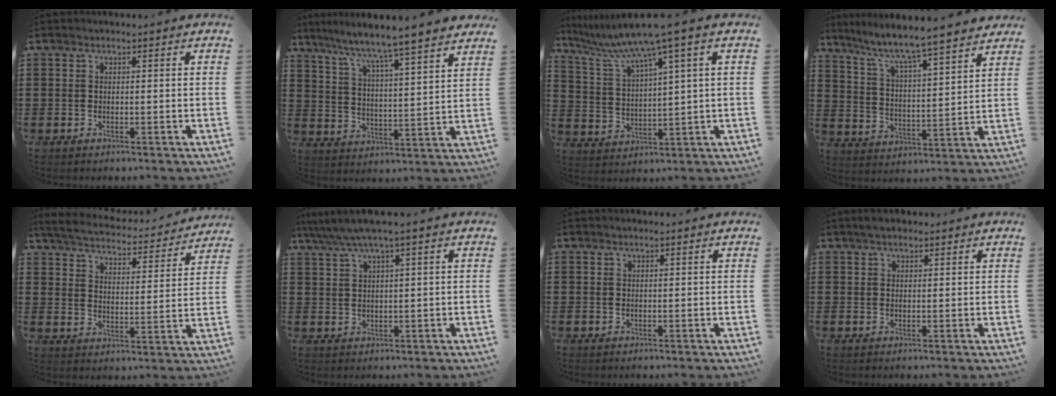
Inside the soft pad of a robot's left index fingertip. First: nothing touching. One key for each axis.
{"total": 6.0, "fx": 5.5, "fy": -1.2, "fz": 2.3, "tx": -0.069, "ty": -0.048, "tz": 0.084}
{"total": 8.7, "fx": 6.1, "fy": -0.4, "fz": 6.2, "tx": -0.148, "ty": -0.042, "tz": 0.097}
{"total": 6.0, "fx": 5.3, "fy": -0.5, "fz": 2.7, "tx": -0.075, "ty": -0.044, "tz": 0.084}
{"total": 4.6, "fx": 4.5, "fy": 0.1, "fz": 1.0, "tx": -0.045, "ty": -0.034, "tz": 0.073}
{"total": 3.5, "fx": 2.0, "fy": -0.2, "fz": 2.9, "tx": -0.060, "ty": -0.003, "tz": 0.033}
{"total": 0.0}
{"total": 1.5, "fx": 1.3, "fy": 0.5, "fz": 0.5, "tx": -0.012, "ty": 0.003, "tz": 0.025}